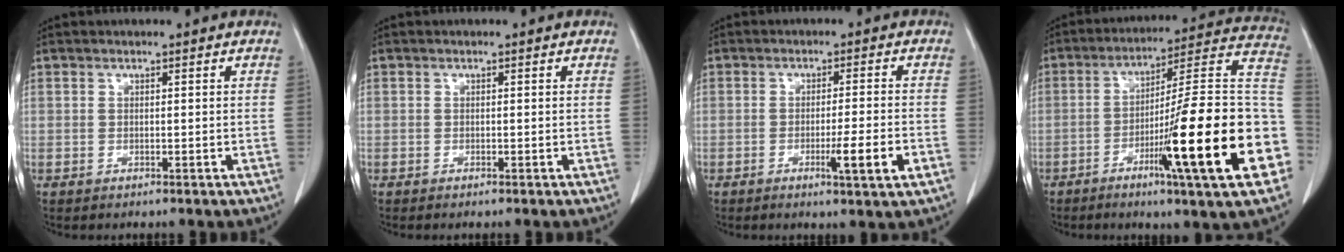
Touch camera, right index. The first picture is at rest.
{"total": 0.6, "force": [-0.5, 0.0, 0.3], "torque": [-0.008, 0.000, -0.006]}
{"total": 5.9, "force": [-2.3, -0.5, 5.4], "torque": [-0.087, -0.012, -0.032]}
{"total": 24.8, "force": [-8.0, 0.6, 23.5], "torque": [-0.273, -0.005, -0.126]}